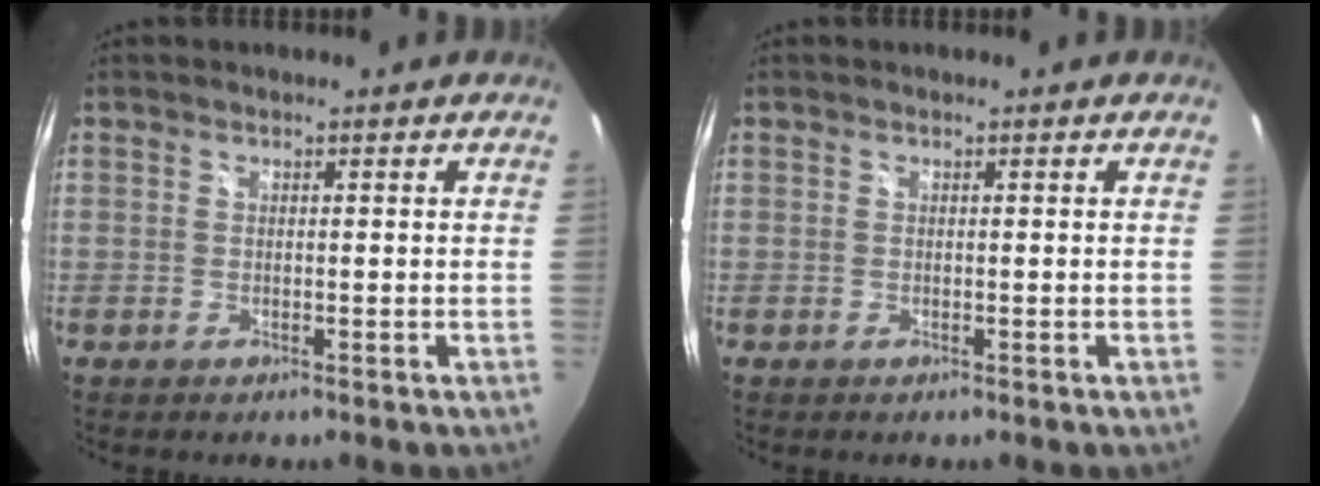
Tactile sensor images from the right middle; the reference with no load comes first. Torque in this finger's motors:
{"motor_torque": [0.10, -0.07, -0.01, 0.00]}